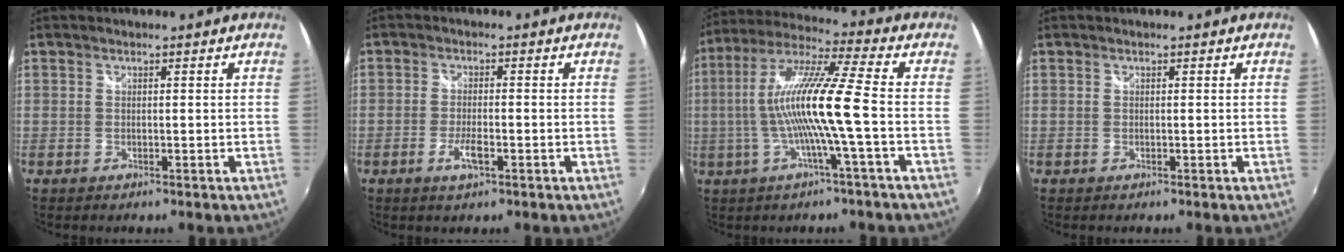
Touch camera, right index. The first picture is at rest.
{"total": 3.8, "force": [-1.8, 1.0, 3.2], "torque": [-0.069, -0.007, -0.034]}
{"total": 14.0, "force": [-2.3, -1.1, 13.8], "torque": [-0.257, 0.003, -0.042]}
{"total": 0.0}